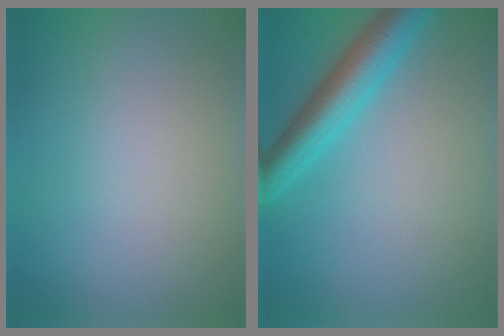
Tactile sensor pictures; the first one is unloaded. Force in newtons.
{"total": 5.0, "press": 5.0, "slide": 0.2}